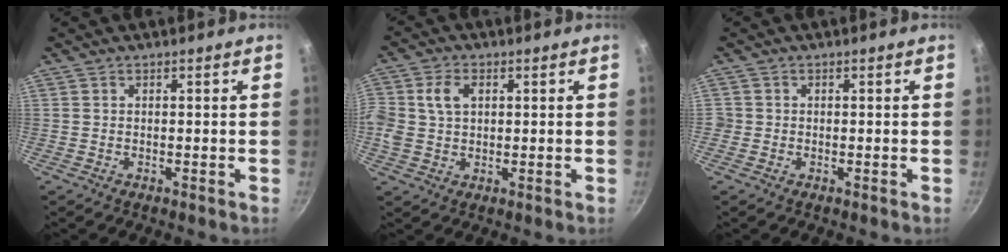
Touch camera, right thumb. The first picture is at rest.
{"total": 6.9, "force": [1.4, 5.0, 4.6], "torque": [-0.083, 0.009, 0.023]}
{"total": 1.1, "force": [-0.3, 1.0, 0.1], "torque": [0.001, 0.003, -0.006]}